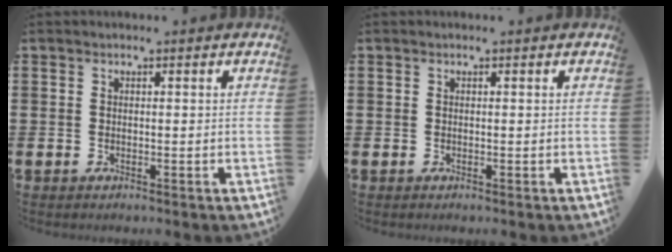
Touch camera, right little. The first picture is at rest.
{"total": 0.0}